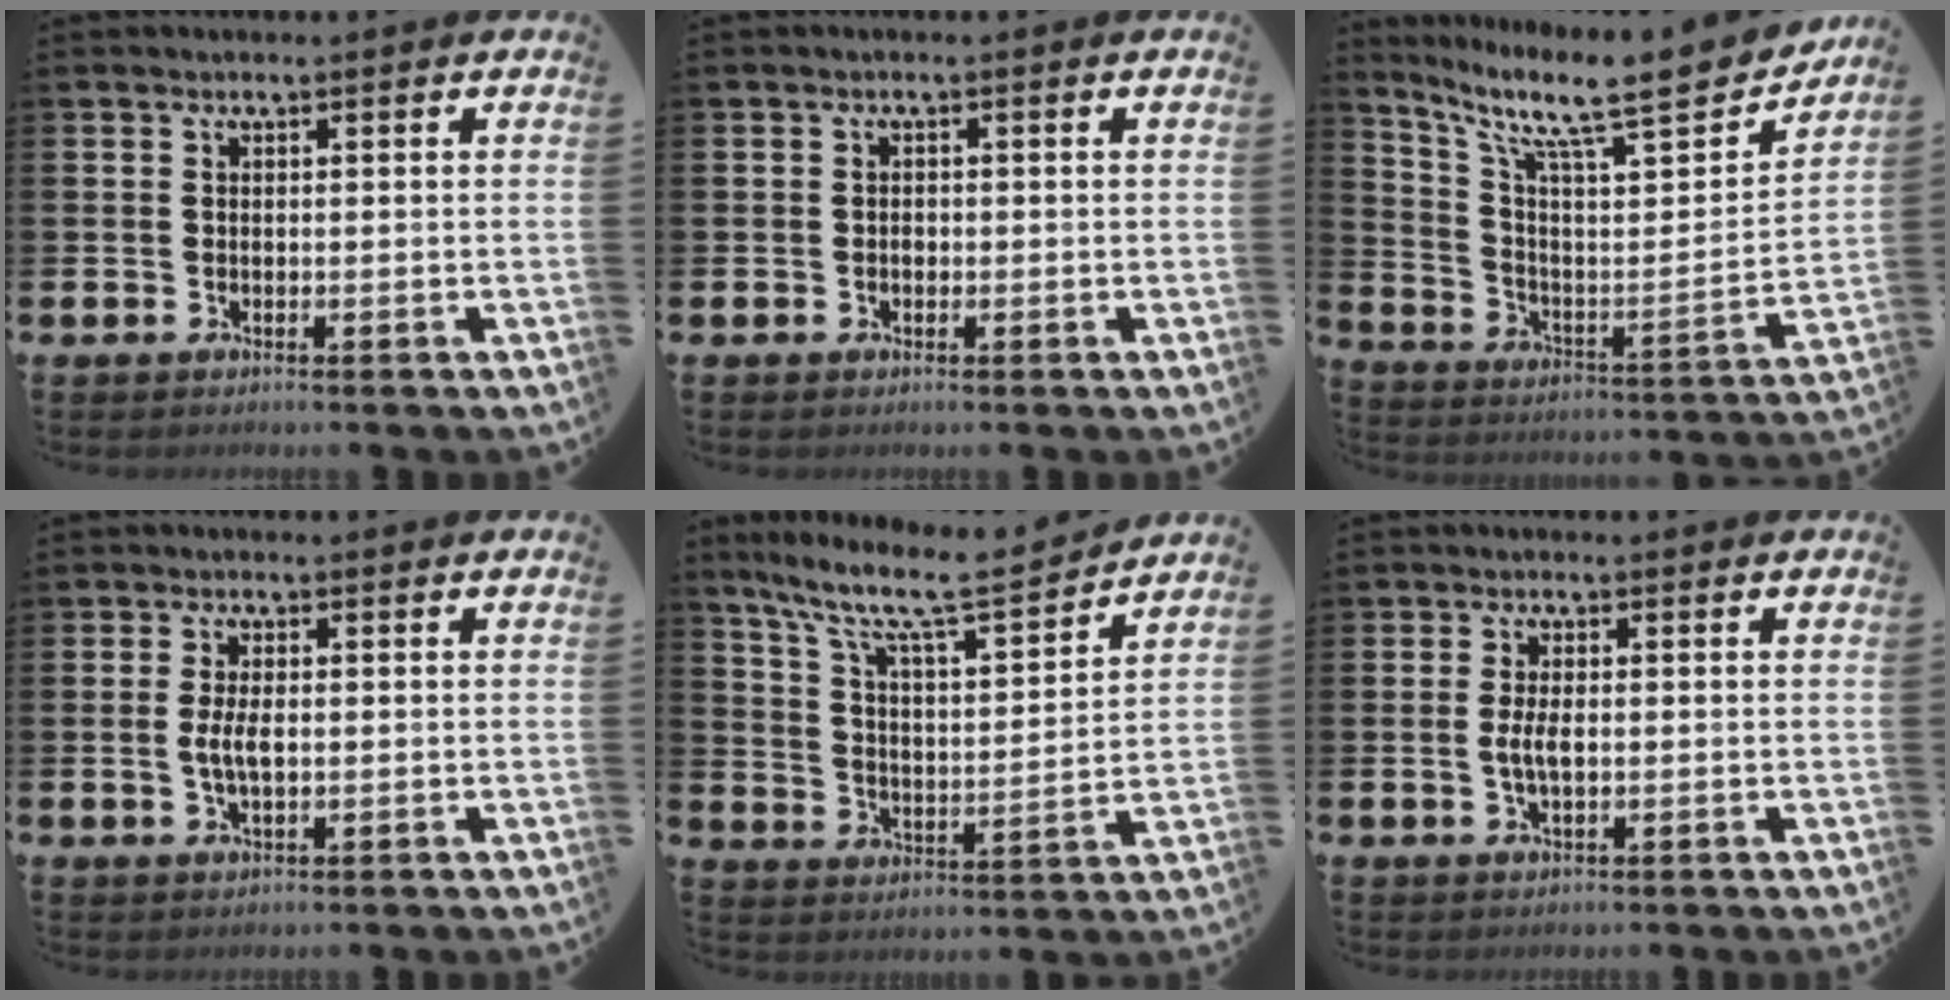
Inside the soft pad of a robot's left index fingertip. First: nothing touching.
{"total": 0.6, "force": [-0.2, 0.6, 0.2], "torque": [-0.004, 0.002, -0.005]}
{"total": 11.4, "force": [9.2, 2.3, 6.3], "torque": [-0.142, -0.073, 0.145]}
{"total": 3.4, "force": [0.0, 1.5, 3.1], "torque": [-0.066, 0.001, -0.004]}
{"total": 9.5, "force": [8.3, 1.3, 4.6], "torque": [-0.116, -0.057, 0.135]}
{"total": 3.0, "force": [-0.1, 1.3, 2.7], "torque": [-0.059, 0.000, -0.005]}